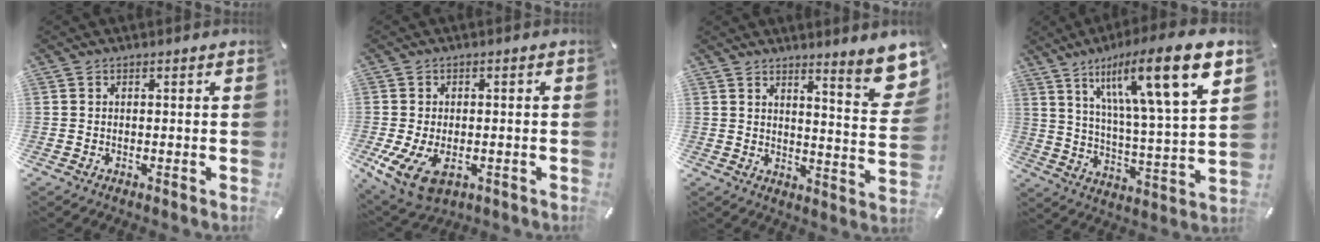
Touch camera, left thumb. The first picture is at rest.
{"total": 8.1, "force": [-2.4, 5.2, 5.7], "torque": [-0.122, -0.003, -0.041]}
{"total": 10.4, "force": [7.7, 1.8, 6.7], "torque": [-0.089, -0.068, 0.130]}
{"total": 19.0, "force": [11.1, 3.9, 15.0], "torque": [-0.243, -0.053, 0.166]}